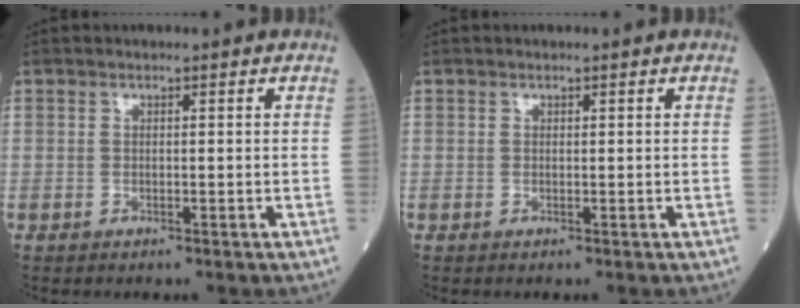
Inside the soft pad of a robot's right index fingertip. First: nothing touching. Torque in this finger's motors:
{"motor_torque": [0.11, 0.05, 0.05, 0.01]}